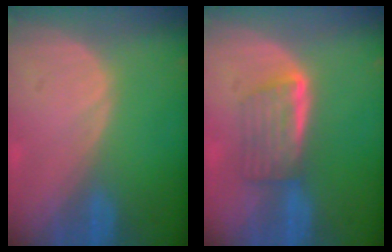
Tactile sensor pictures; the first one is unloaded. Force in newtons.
{"total": 5.8, "press": 5.1, "slide": 2.9}